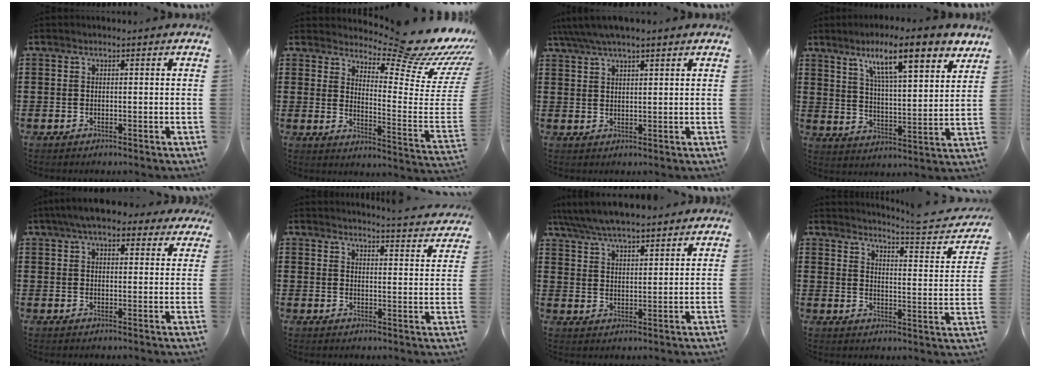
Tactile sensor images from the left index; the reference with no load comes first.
{"total": 11.7, "force": [10.2, 0.9, 5.6], "torque": [-0.096, -0.092, 0.164]}
{"total": 3.7, "force": [3.1, 0.5, 2.1], "torque": [-0.048, 0.001, 0.056]}
{"total": 11.3, "force": [7.8, 2.0, 8.0], "torque": [-0.133, -0.032, 0.125]}
{"total": 6.8, "force": [5.5, 1.7, 3.6], "torque": [-0.077, -0.005, 0.101]}
{"total": 3.5, "force": [3.4, -0.6, 0.5], "torque": [-0.018, -0.029, 0.055]}
{"total": 5.9, "force": [5.7, 0.6, 1.6], "torque": [-0.054, -0.021, 0.101]}
{"total": 4.9, "force": [4.4, -0.6, 2.1], "torque": [-0.049, -0.037, 0.064]}